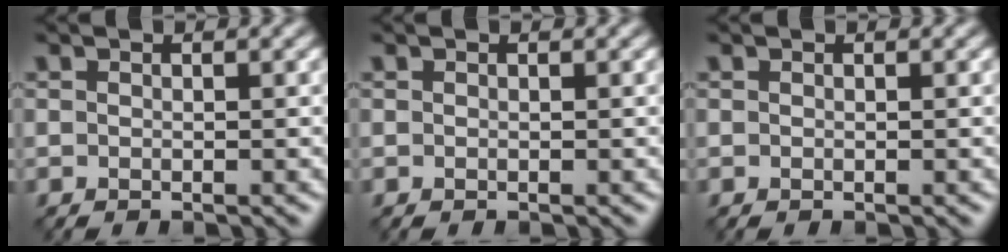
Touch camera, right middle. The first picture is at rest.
{"total": 0.0}
{"total": 0.0}